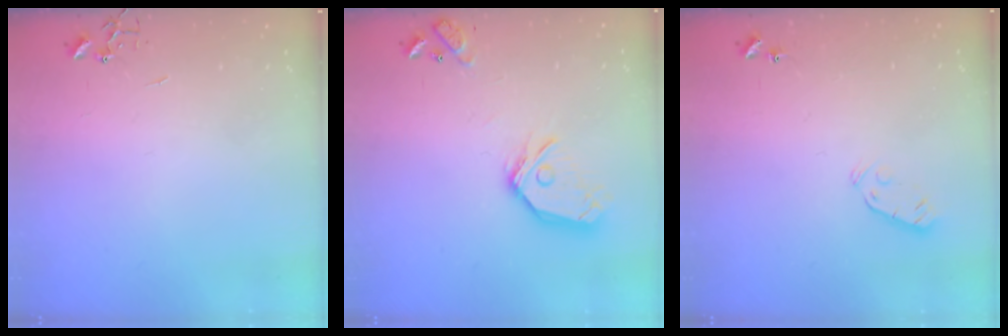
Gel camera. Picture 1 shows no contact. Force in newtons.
{"total": 15.0, "press": 14.9, "slide": 2.2}
{"total": 3.3, "press": 3.1, "slide": 1.0}